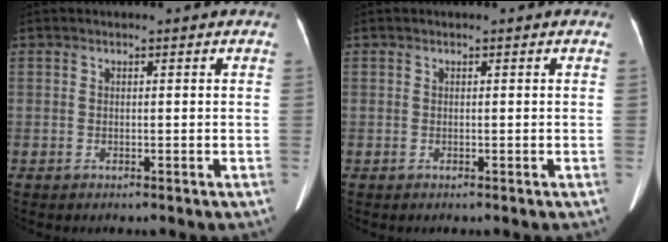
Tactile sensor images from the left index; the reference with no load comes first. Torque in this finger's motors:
{"motor_torque": [0.07, 0.04, 0.02, 0.00]}